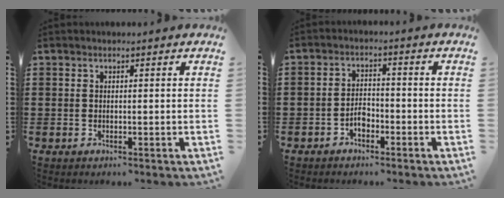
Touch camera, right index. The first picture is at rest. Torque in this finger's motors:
{"motor_torque": [1.27, 0.86, 0.23, -0.02]}